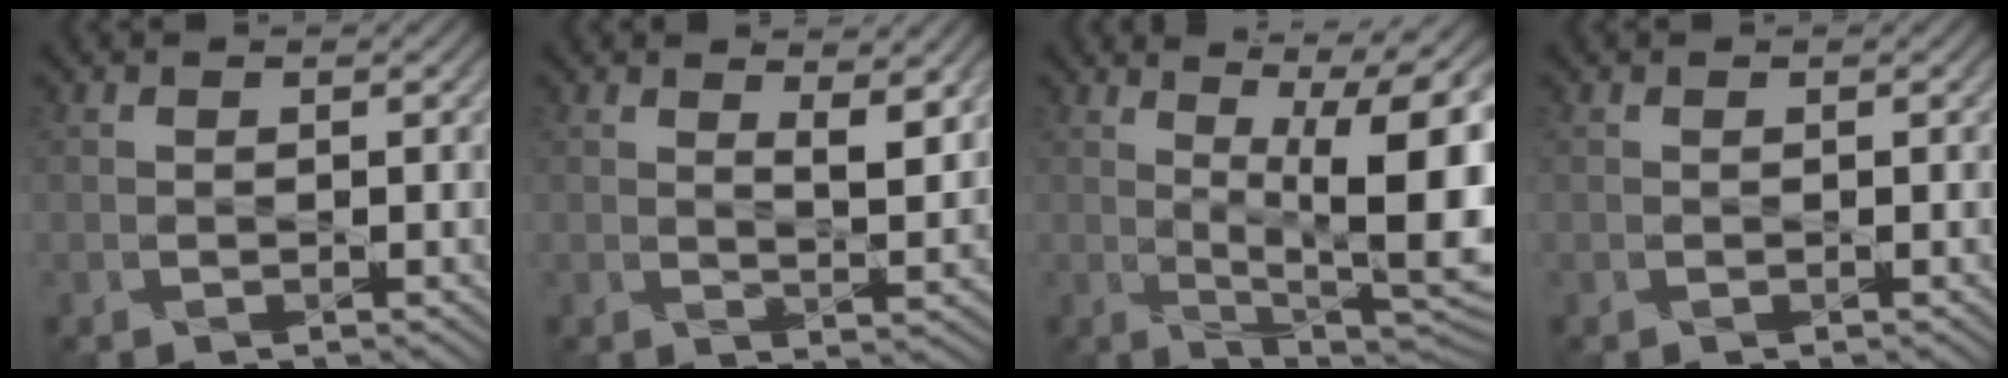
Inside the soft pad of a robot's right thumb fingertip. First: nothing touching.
{"total": 3.8, "force": [2.8, 0.9, 2.4], "torque": [-0.045, -0.004, 0.055]}
{"total": 13.4, "force": [1.9, 4.0, 12.6], "torque": [-0.161, 0.010, 0.035]}
{"total": 0.0}